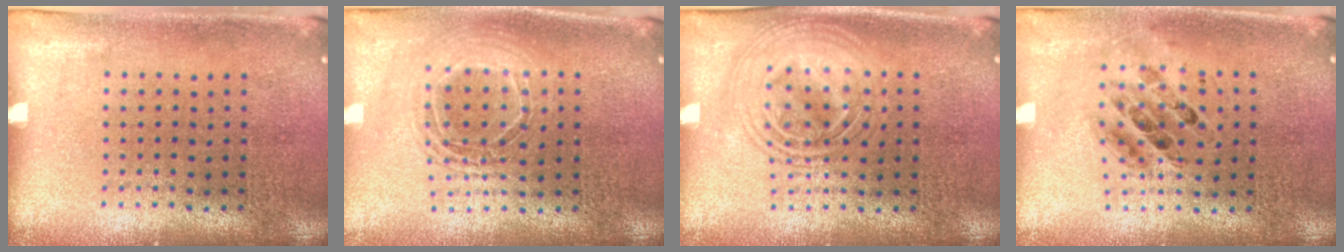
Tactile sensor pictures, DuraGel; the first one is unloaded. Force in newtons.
{"total": 1.7, "press": 1.5, "slide": 0.9}
{"total": 2.9, "press": 2.9, "slide": 0.3}
{"total": 0.7, "press": 0.7, "slide": 0.1}